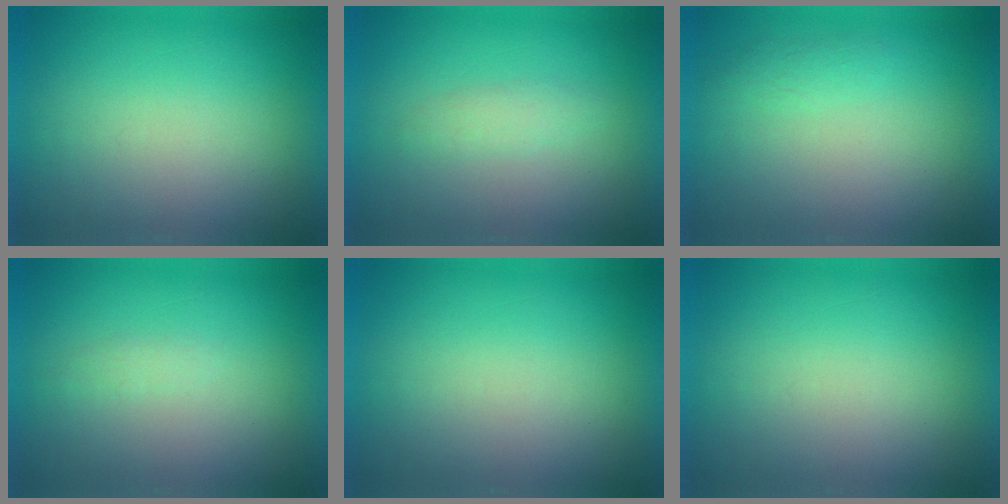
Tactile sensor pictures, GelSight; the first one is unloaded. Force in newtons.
{"total": 1.9}
{"total": 2.1}
{"total": 1.2}
{"total": 0.0}
{"total": 0.0}